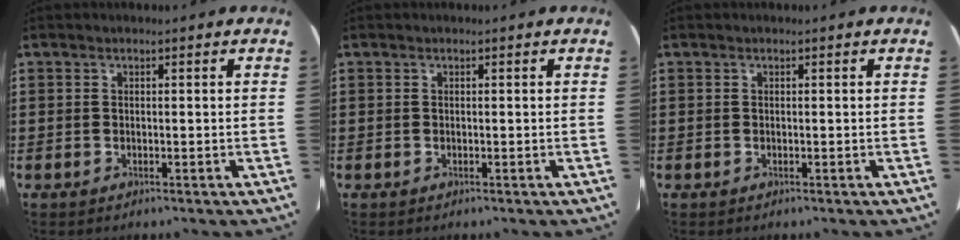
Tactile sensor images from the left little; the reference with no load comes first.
{"total": 0.0}
{"total": 0.0}